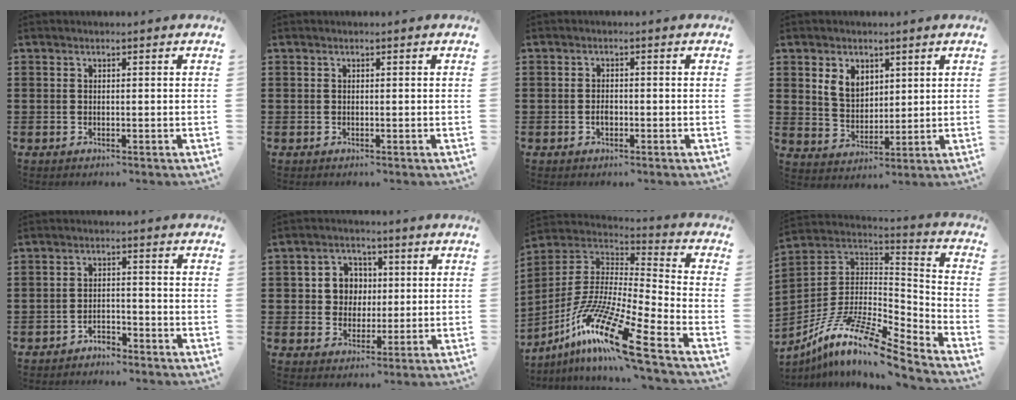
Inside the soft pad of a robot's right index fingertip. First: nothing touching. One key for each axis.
{"total": 0.0}
{"total": 1.6, "fx": -0.5, "fy": 0.9, "fz": 1.2, "tx": -0.025, "ty": 0.000, "tz": -0.009}
{"total": 5.1, "fx": 2.6, "fy": 3.9, "fz": 2.2, "tx": -0.059, "ty": 0.015, "tz": 0.048}
{"total": 2.5, "fx": -2.5, "fy": 0.5, "fz": 0.2, "tx": -0.011, "ty": 0.003, "tz": -0.052}
{"total": 5.5, "fx": 0.6, "fy": 5.2, "fz": 1.7, "tx": -0.056, "ty": 0.018, "tz": 0.007}
{"total": 15.3, "fx": -10.6, "fy": 1.1, "fz": 11.0, "tx": -0.220, "ty": 0.006, "tz": -0.202}
{"total": 12.6, "fx": -8.6, "fy": 2.6, "fz": 8.8, "tx": -0.180, "ty": 0.005, "tz": -0.168}